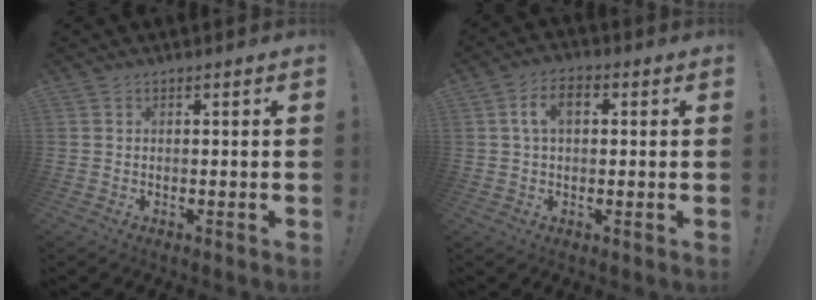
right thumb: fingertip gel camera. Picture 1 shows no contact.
{"total": 7.0, "force": [1.4, 4.2, 5.4], "torque": [-0.096, 0.008, 0.024]}